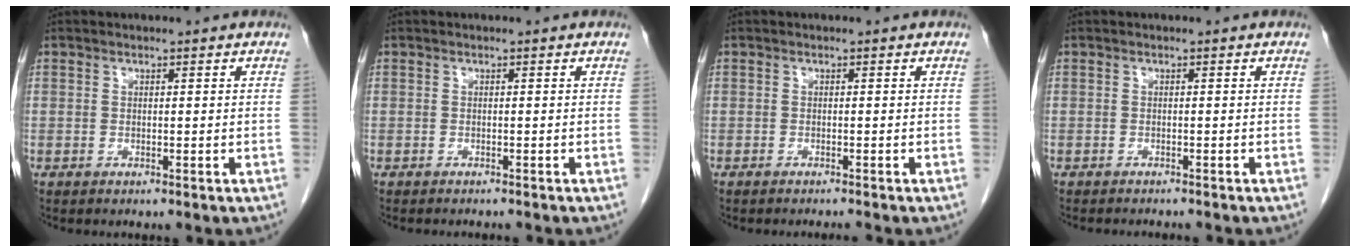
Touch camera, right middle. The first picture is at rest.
{"total": 2.8, "force": [-2.6, 0.4, 1.0], "torque": [-0.011, -0.003, -0.030]}
{"total": 1.5, "force": [-1.4, -0.3, 0.5], "torque": [-0.006, 0.000, -0.019]}
{"total": 3.7, "force": [-3.5, 0.6, 1.3], "torque": [-0.012, -0.005, -0.042]}